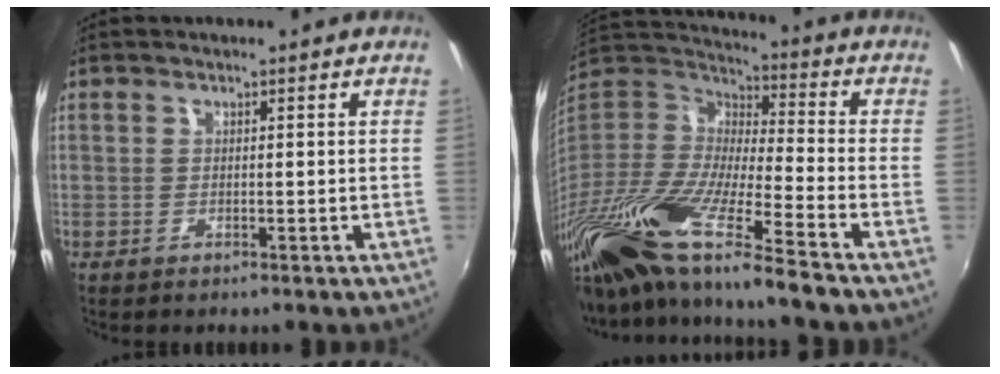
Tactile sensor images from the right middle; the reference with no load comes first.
{"total": 25.6, "force": [-18.3, 2.3, 17.7], "torque": [-0.315, -0.049, -0.348]}